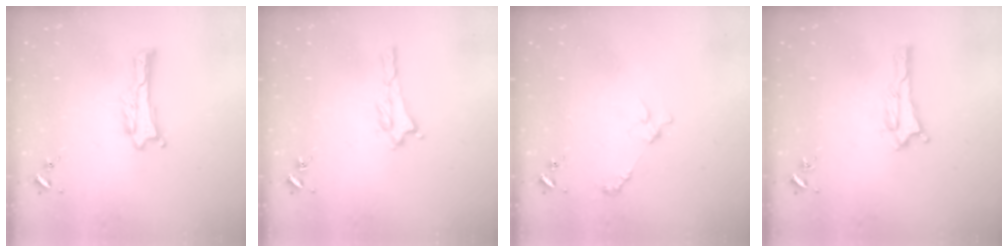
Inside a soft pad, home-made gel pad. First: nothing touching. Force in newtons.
{"total": 1.4, "press": 1.4, "slide": 0.3}
{"total": 3.7, "press": 3.7, "slide": 0.4}
{"total": 0.6, "press": 0.6, "slide": 0.1}